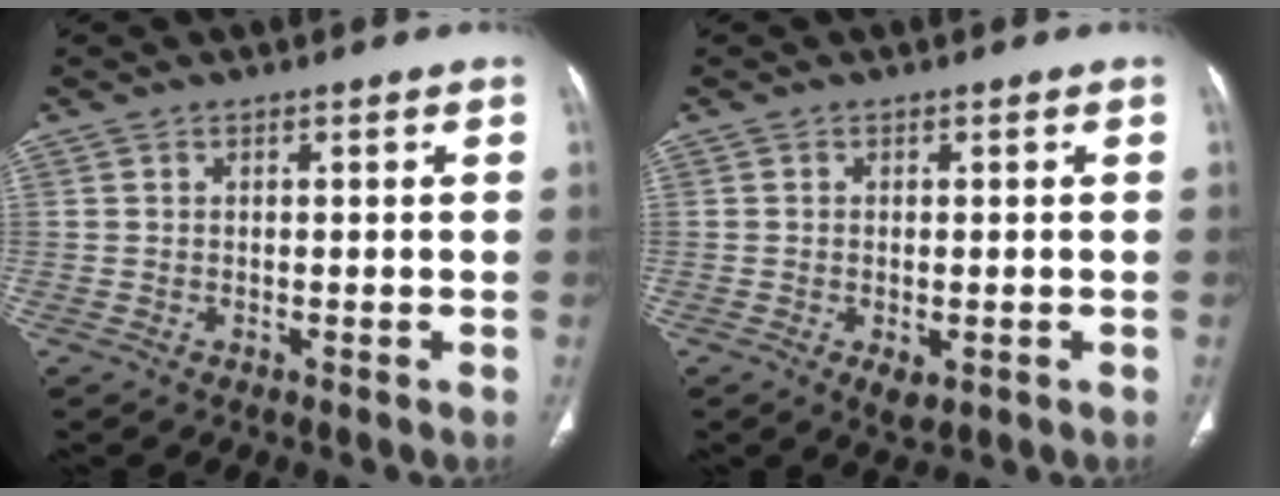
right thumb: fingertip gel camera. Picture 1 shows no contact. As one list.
[{"total": 3.0, "force": [-1.0, 1.5, 2.4], "torque": [-0.041, -0.006, -0.010]}]